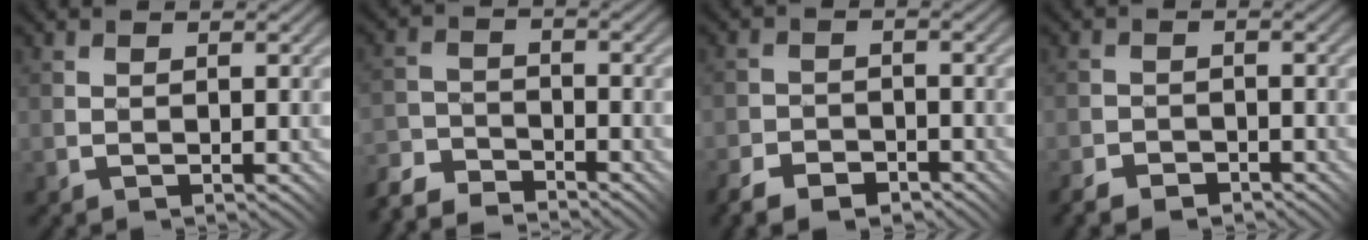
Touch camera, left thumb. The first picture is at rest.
{"total": 6.4, "force": [-6.1, 1.6, 1.4], "torque": [-0.029, 0.000, -0.121]}
{"total": 4.8, "force": [-3.9, 2.1, 1.9], "torque": [-0.039, -0.001, -0.075]}
{"total": 3.2, "force": [-2.8, 1.2, 1.0], "torque": [-0.022, 0.004, -0.054]}